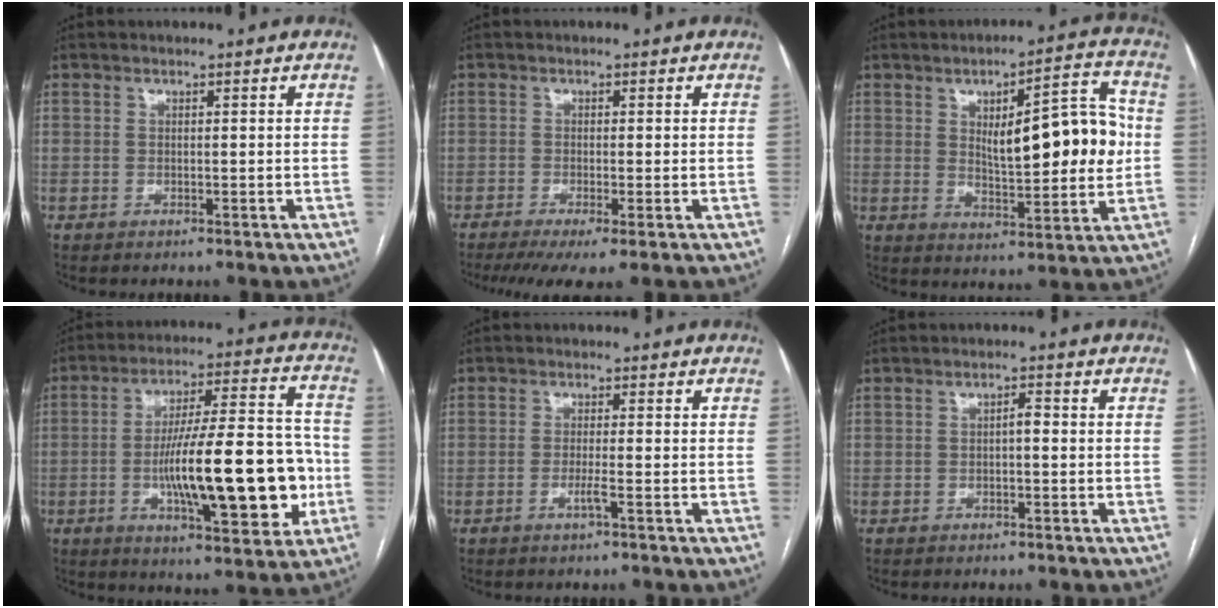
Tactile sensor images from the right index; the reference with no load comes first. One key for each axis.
{"total": 5.6, "fx": -3.5, "fy": 0.8, "fz": 4.3, "tx": -0.065, "ty": -0.014, "tz": -0.060}
{"total": 14.7, "fx": 1.6, "fy": 4.1, "fz": 14.0, "tx": -0.190, "ty": 0.021, "tz": 0.030}
{"total": 20.2, "fx": -3.9, "fy": 4.2, "fz": 19.4, "tx": -0.306, "ty": 0.012, "tz": -0.053}
{"total": 2.1, "fx": -1.0, "fy": -0.2, "fz": 1.8, "tx": -0.036, "ty": -0.003, "tz": -0.019}
{"total": 1.4, "fx": -0.2, "fy": 0.5, "fz": 1.3, "tx": -0.019, "ty": 0.005, "tz": -0.005}